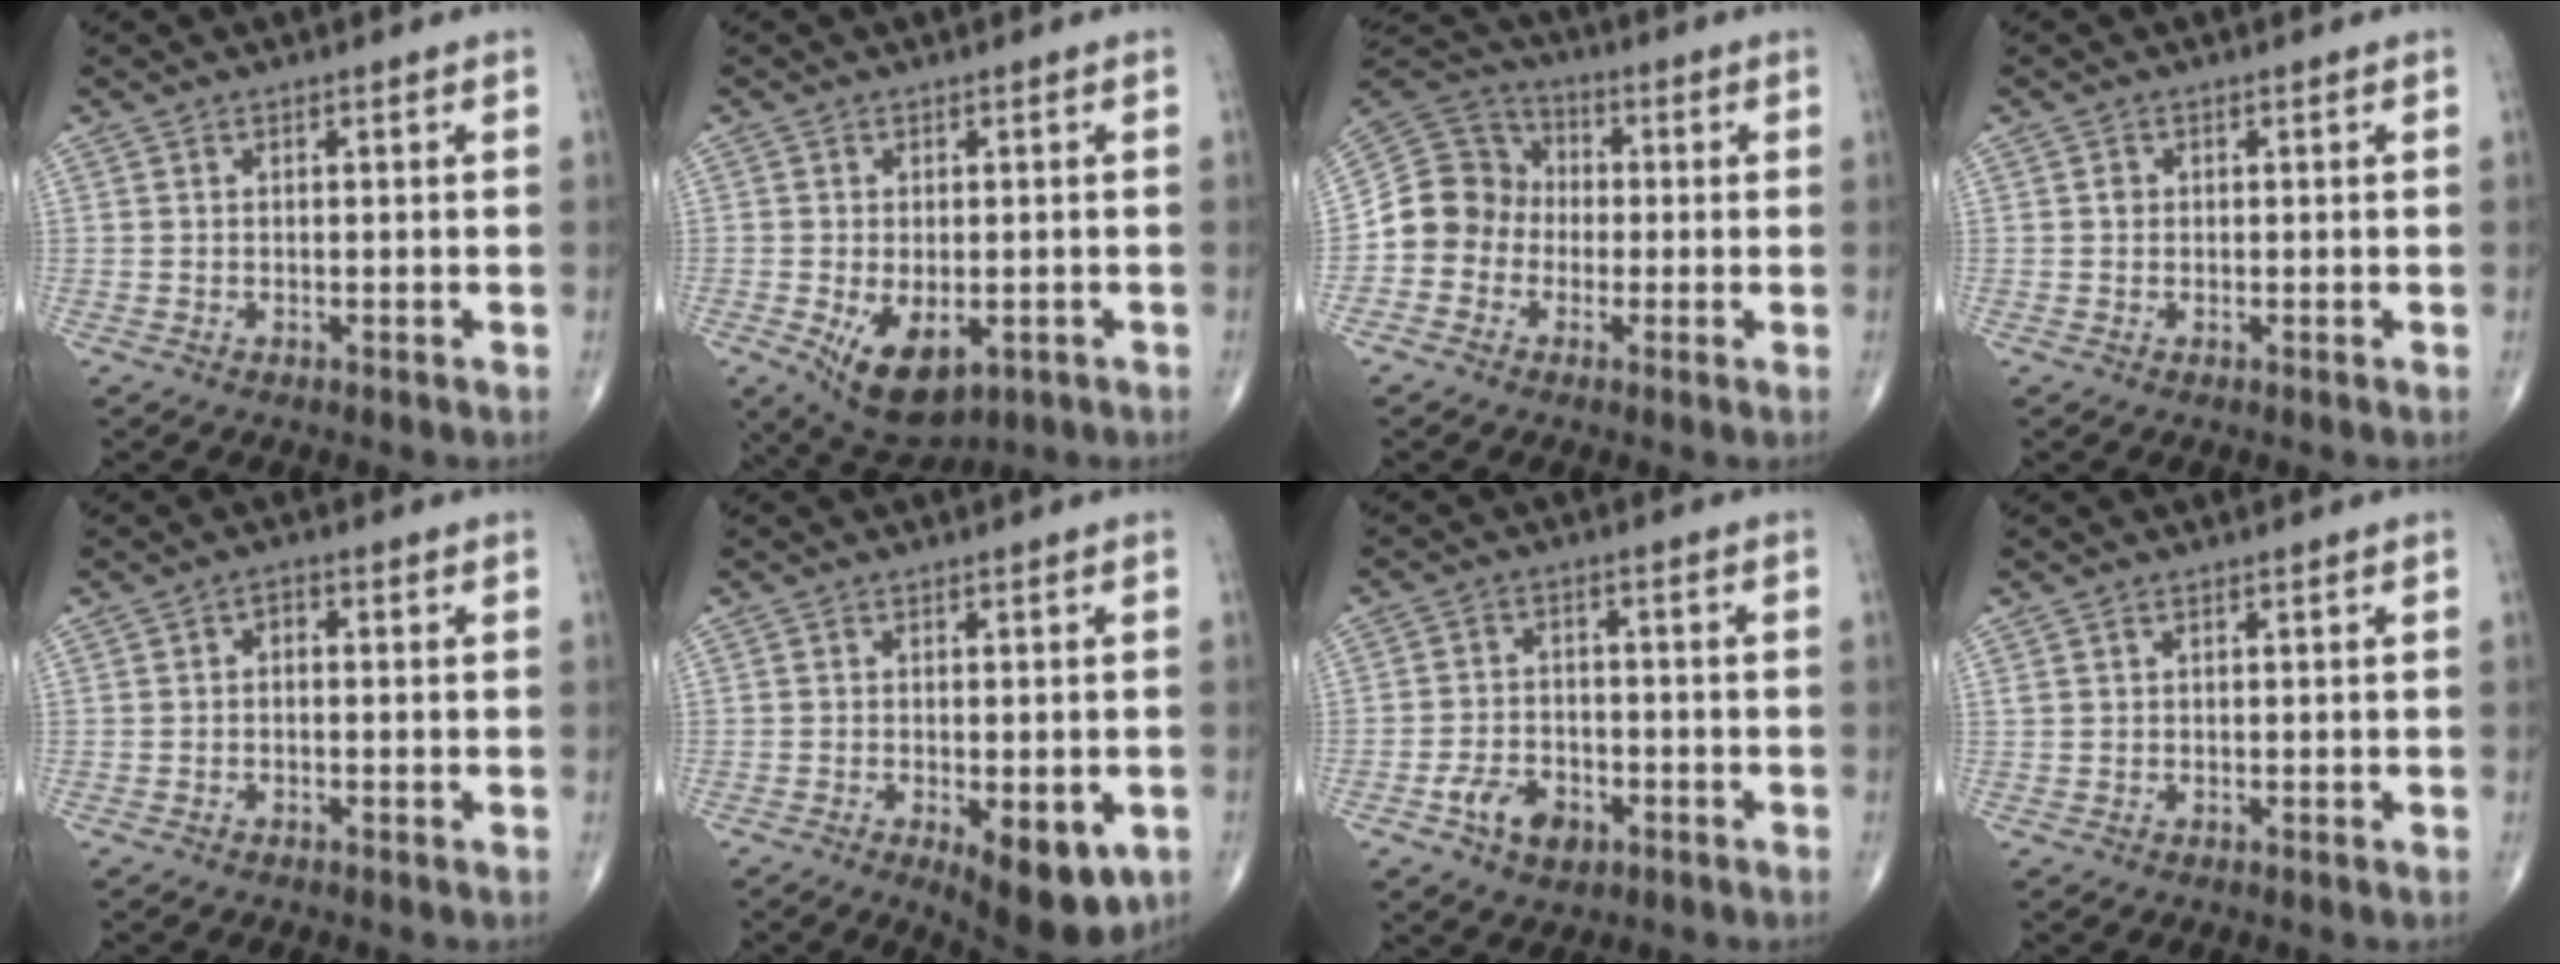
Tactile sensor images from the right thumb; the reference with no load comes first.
{"total": 9.2, "force": [-2.8, 5.2, 7.1], "torque": [-0.106, -0.011, -0.031]}
{"total": 10.3, "force": [-2.0, 9.5, 3.4], "torque": [-0.039, 0.044, -0.049]}
{"total": 0.9, "force": [0.1, 0.8, 0.3], "torque": [-0.001, 0.002, 0.000]}
{"total": 1.7, "force": [0.0, 1.1, 1.2], "torque": [-0.012, 0.009, -0.006]}
{"total": 10.0, "force": [-3.8, 4.3, 8.3], "torque": [-0.096, -0.011, -0.046]}
{"total": 7.0, "force": [-3.3, 4.6, 4.2], "torque": [-0.059, 0.017, -0.057]}
{"total": 0.8, "force": [0.5, 0.4, 0.4], "torque": [-0.009, 0.007, 0.011]}